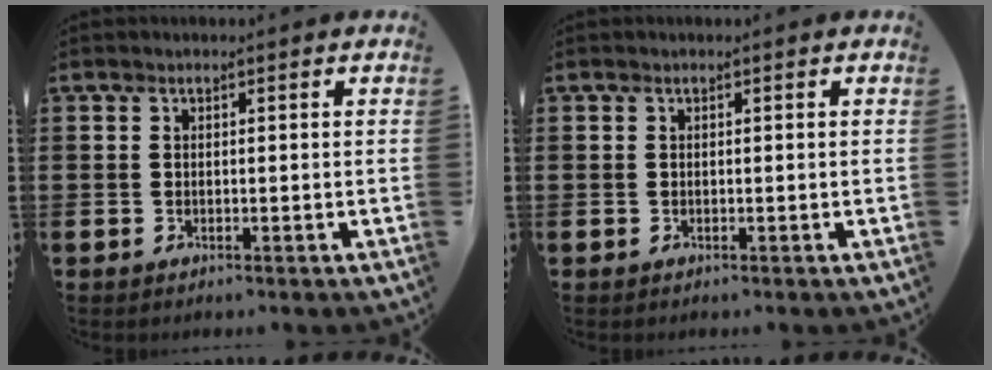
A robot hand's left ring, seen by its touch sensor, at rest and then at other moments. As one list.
[{"total": 0.0}]